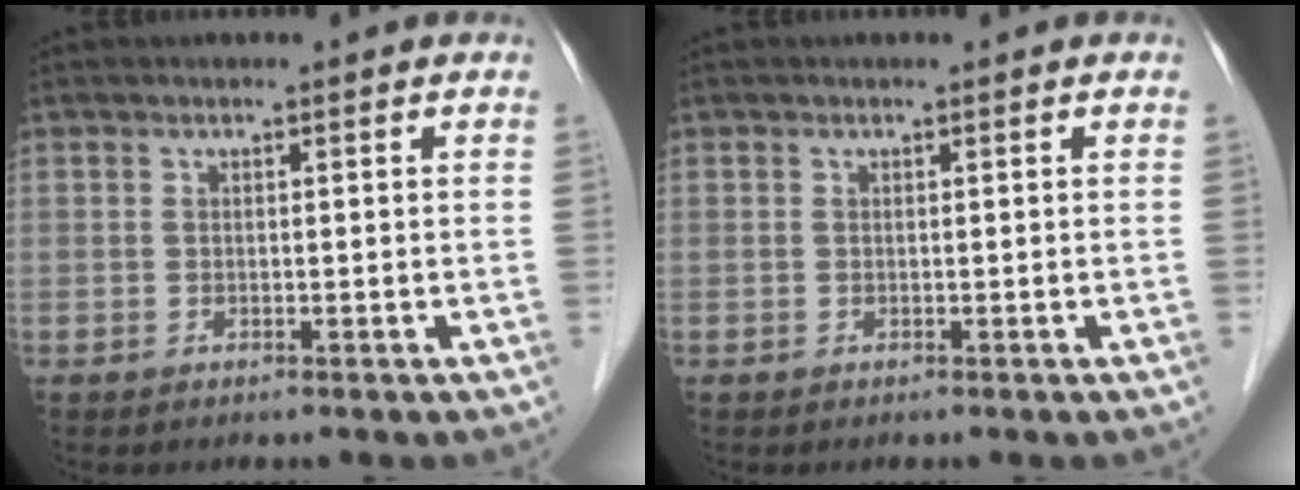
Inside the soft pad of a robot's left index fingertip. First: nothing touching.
{"total": 0.0}